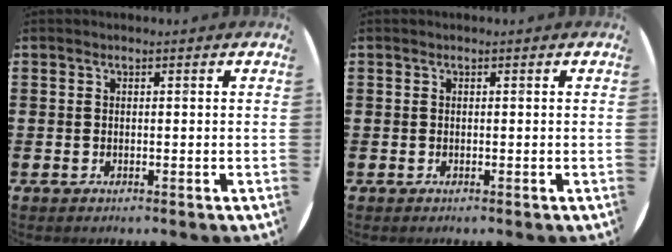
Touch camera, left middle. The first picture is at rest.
{"total": 0.0}